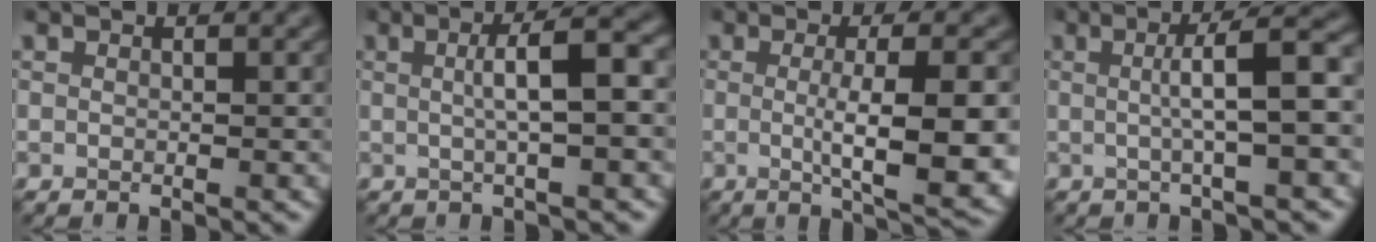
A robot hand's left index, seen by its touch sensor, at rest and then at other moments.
{"total": 4.9, "force": [0.5, 1.0, 4.8], "torque": [-0.070, 0.016, 0.004]}
{"total": 8.7, "force": [-0.8, 2.1, 8.5], "torque": [-0.120, -0.015, -0.006]}
{"total": 6.0, "force": [0.4, 1.2, 5.9], "torque": [-0.082, 0.014, 0.003]}